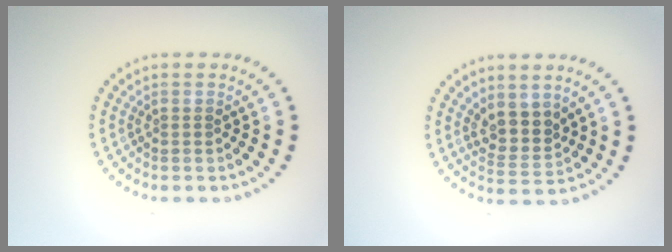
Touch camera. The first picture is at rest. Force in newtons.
{"total": 2.9, "press": 2.4, "slide": 1.6}